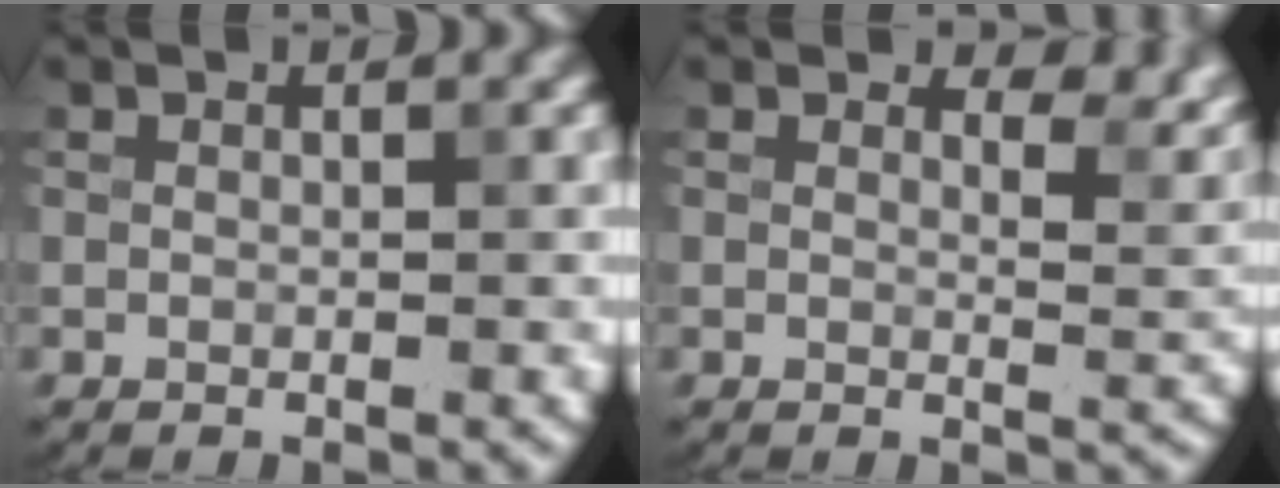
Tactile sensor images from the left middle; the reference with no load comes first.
{"total": 3.9, "force": [2.5, 1.8, 2.4], "torque": [-0.034, -0.004, 0.029]}